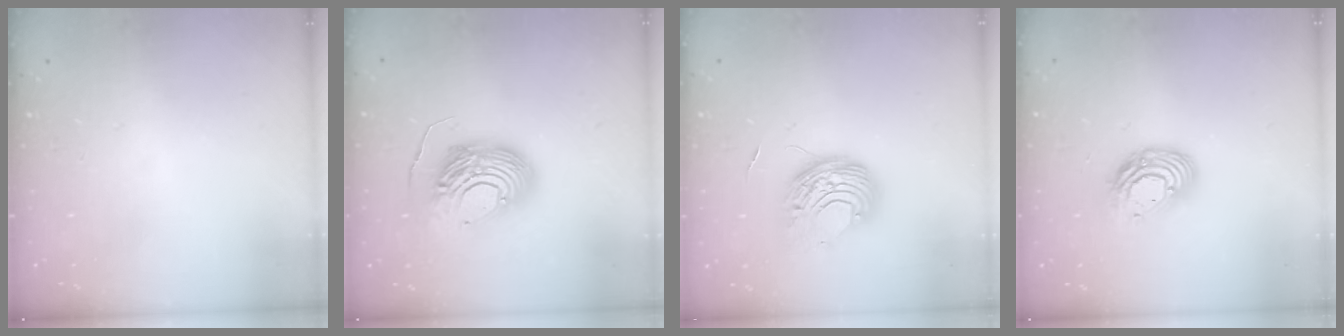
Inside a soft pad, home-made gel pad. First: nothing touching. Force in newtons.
{"total": 14.1, "press": 14.1, "slide": 1.2}
{"total": 8.8, "press": 8.8, "slide": 0.6}
{"total": 11.6, "press": 11.5, "slide": 1.2}